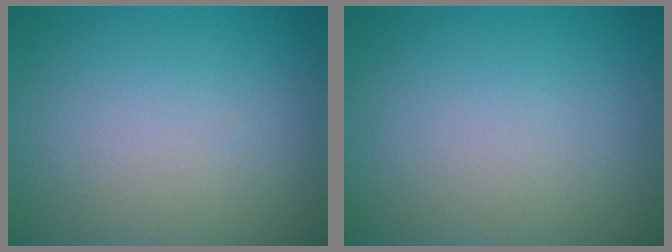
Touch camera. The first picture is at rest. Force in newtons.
{"total": 0.0}